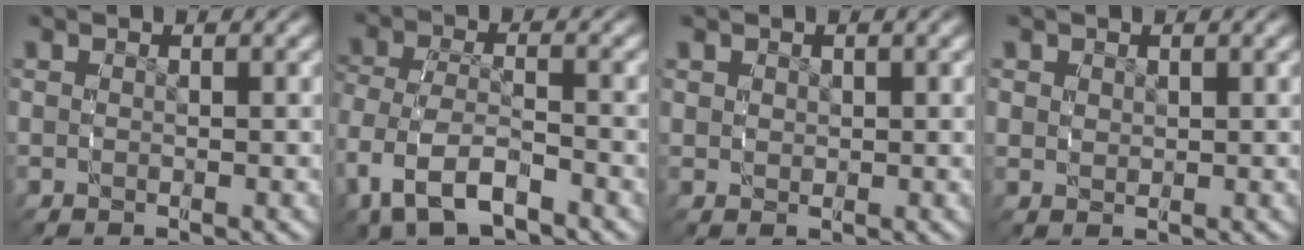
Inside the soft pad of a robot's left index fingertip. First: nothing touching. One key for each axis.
{"total": 5.1, "fx": -2.3, "fy": 3.1, "fz": 3.4, "tx": -0.090, "ty": -0.031, "tz": -0.021}
{"total": 0.6, "fx": 0.5, "fy": 0.3, "fz": 0.2, "tx": -0.003, "ty": -0.009, "tz": 0.019}
{"total": 1.3, "fx": 0.7, "fy": 1.0, "fz": 0.5, "tx": -0.015, "ty": -0.013, "tz": 0.024}